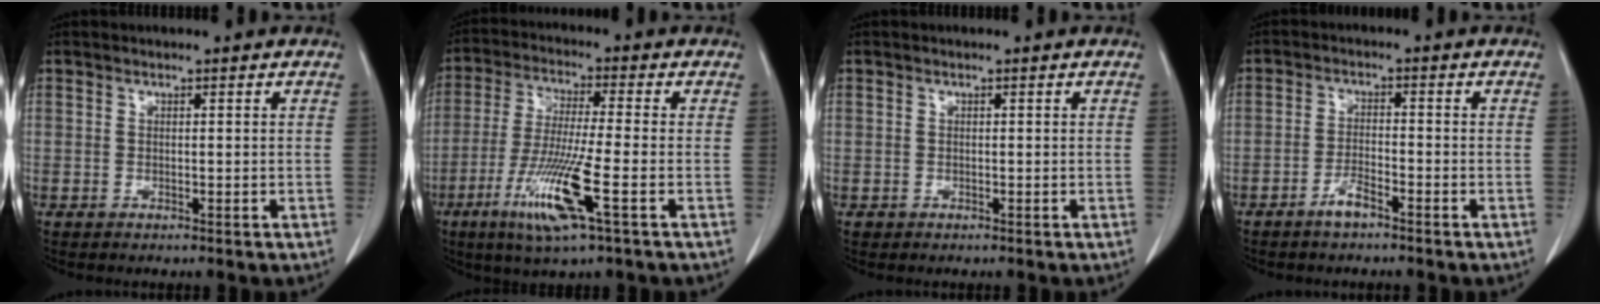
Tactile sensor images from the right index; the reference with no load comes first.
{"total": 11.7, "force": [-4.9, 0.0, 10.6], "torque": [-0.220, -0.025, -0.095]}
{"total": 0.6, "force": [-0.1, 0.5, -0.1], "torque": [0.001, 0.007, -0.001]}
{"total": 3.0, "force": [-2.2, 0.6, 1.9], "torque": [-0.035, 0.003, -0.041]}